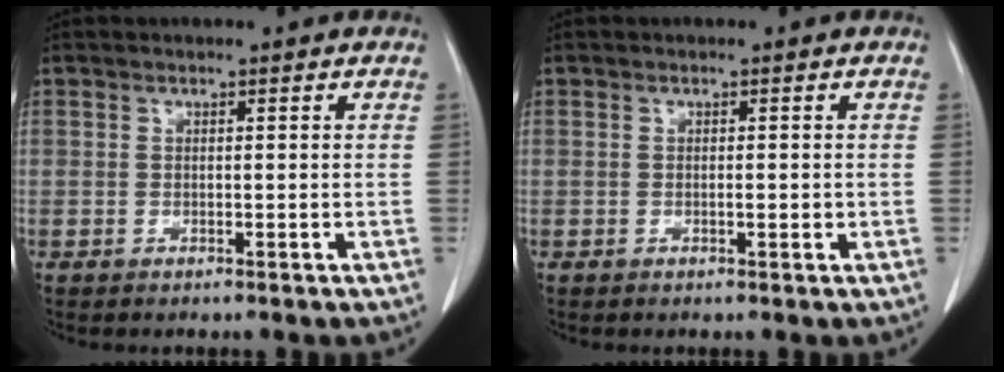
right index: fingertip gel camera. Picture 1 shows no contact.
{"total": 1.0, "force": [-0.1, 0.4, 0.9], "torque": [-0.013, 0.000, -0.001]}